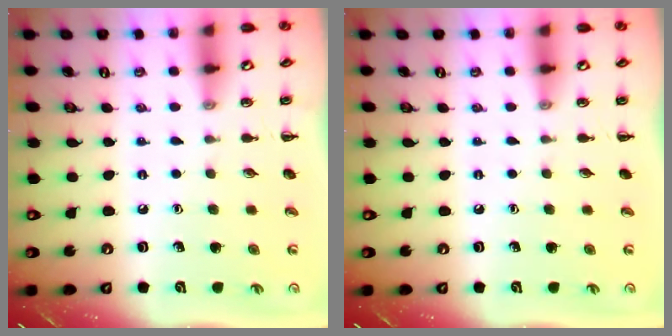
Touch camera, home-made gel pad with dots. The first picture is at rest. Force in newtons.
{"total": 0.0}